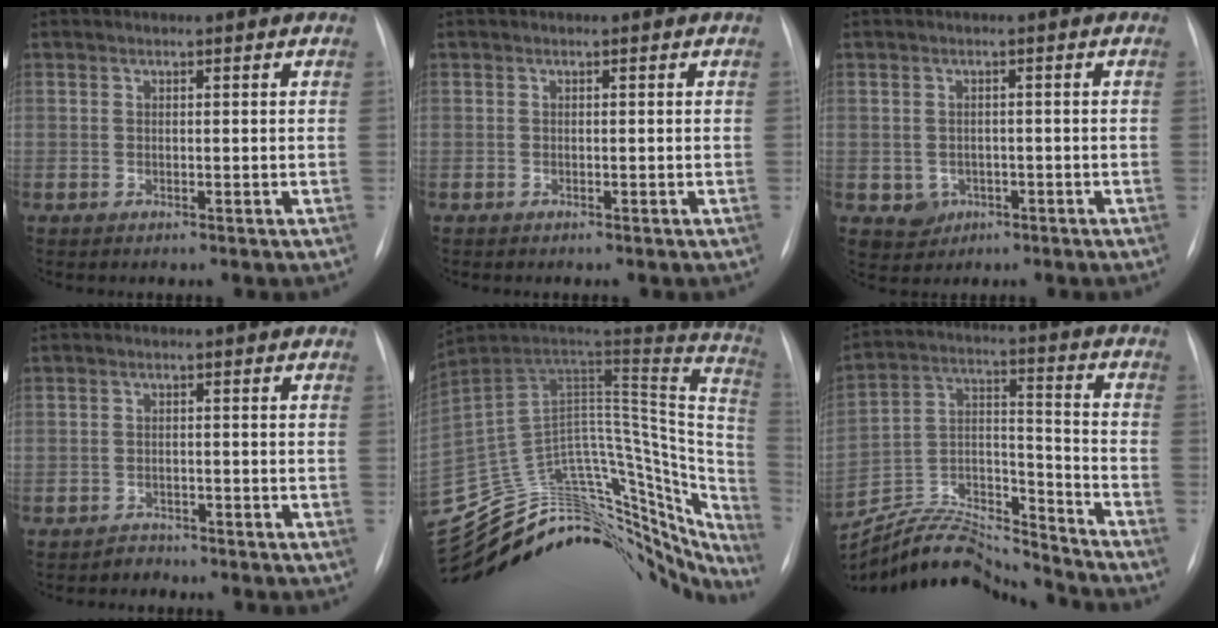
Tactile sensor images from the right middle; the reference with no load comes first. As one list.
[{"total": 0.0}, {"total": 3.3, "force": [-1.1, 3.0, 0.8], "torque": [-0.008, 0.005, -0.007]}, {"total": 1.7, "force": [-1.4, 0.6, -0.6], "torque": [0.011, -0.001, -0.025]}, {"total": 41.3, "force": [-33.1, 17.5, 17.5], "torque": [-0.227, 0.032, -0.410]}, {"total": 18.8, "force": [-18.5, 2.0, 3.3], "torque": [-0.068, 0.037, -0.307]}]